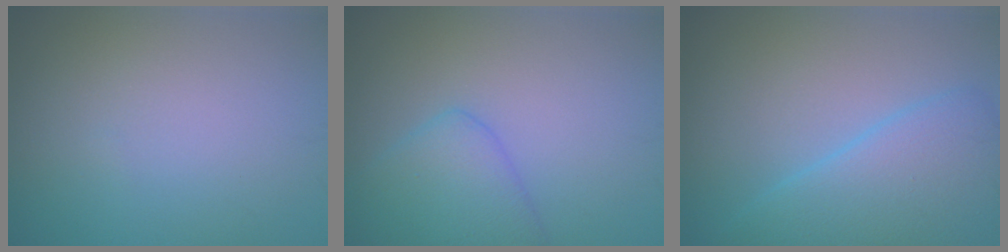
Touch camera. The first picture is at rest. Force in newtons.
{"total": 3.7, "press": 3.7, "slide": 0.2}
{"total": 5.9, "press": 5.9, "slide": 0.2}